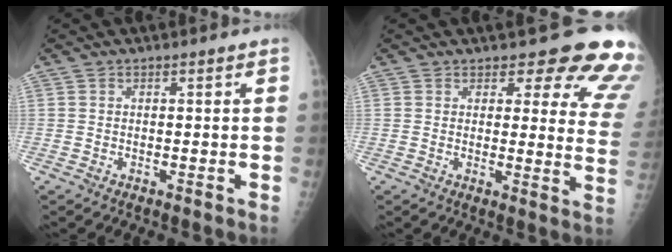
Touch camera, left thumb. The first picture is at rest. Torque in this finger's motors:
{"motor_torque": [0.23, 0.61, 0.24, -0.40, 0.09]}